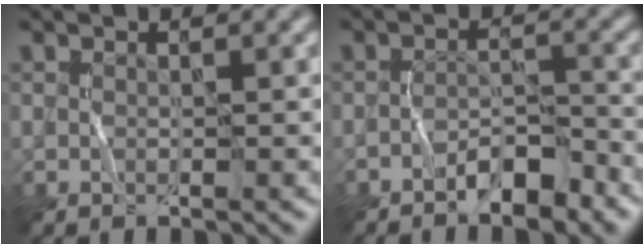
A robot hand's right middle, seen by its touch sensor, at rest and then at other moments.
{"total": 3.4, "force": [-2.7, 0.9, 1.9], "torque": [-0.027, 0.016, -0.048]}